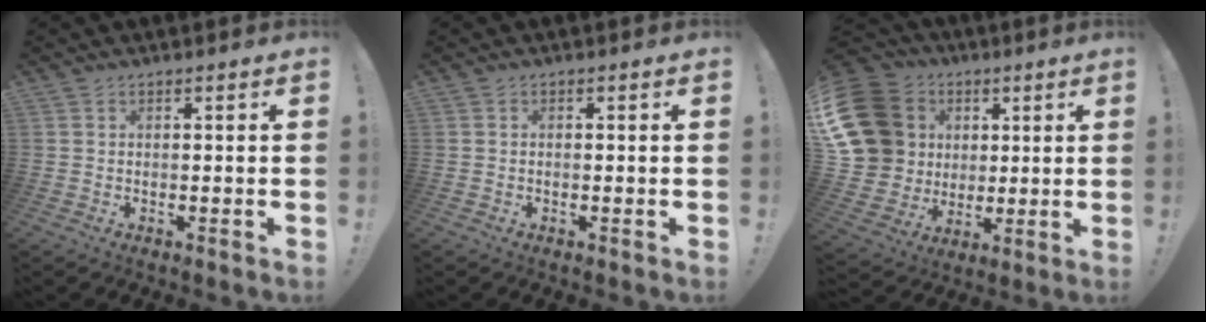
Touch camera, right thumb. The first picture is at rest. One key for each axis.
{"total": 0.0}
{"total": 20.9, "fx": 4.7, "fy": 17.5, "fz": 10.5, "tx": -0.192, "ty": -0.012, "tz": 0.118}